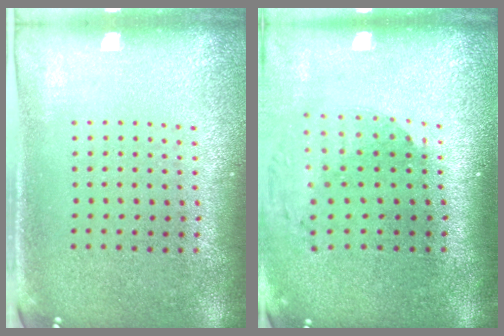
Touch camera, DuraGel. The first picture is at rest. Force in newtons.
{"total": 1.7, "press": 1.3, "slide": 1.1}